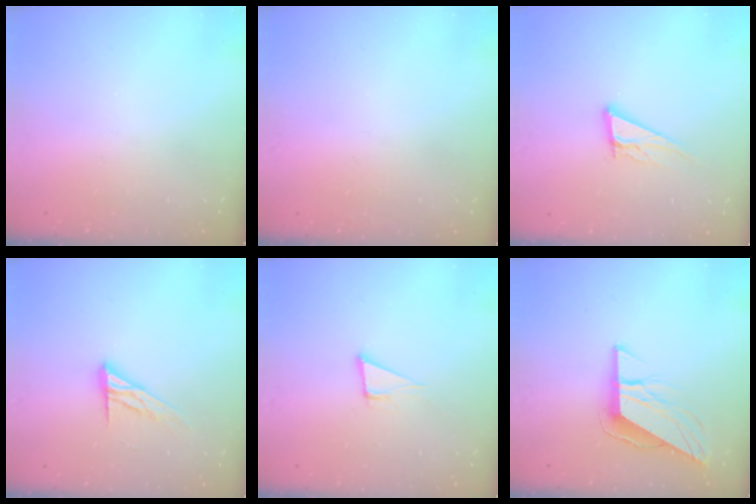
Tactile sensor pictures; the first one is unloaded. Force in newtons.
{"total": 1.5, "press": 1.5, "slide": 0.1}
{"total": 11.5, "press": 11.2, "slide": 2.6}
{"total": 11.1, "press": 11.1, "slide": 0.9}
{"total": 3.8, "press": 1.9, "slide": 3.3}
{"total": 9.9, "press": 9.9, "slide": 0.4}